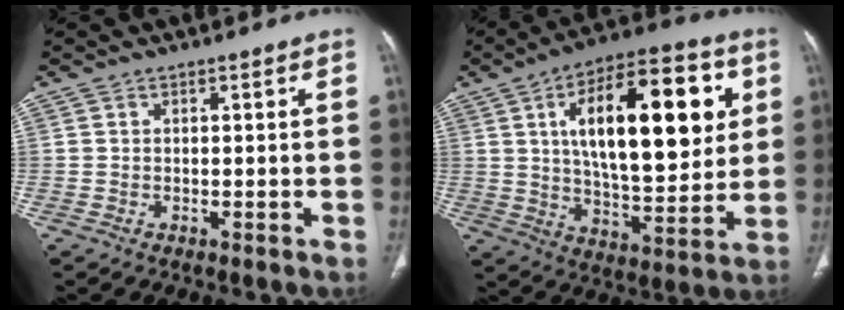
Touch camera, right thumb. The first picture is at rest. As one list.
[{"total": 26.0, "force": [6.8, 11.3, 22.4], "torque": [-0.314, -0.012, 0.102]}]